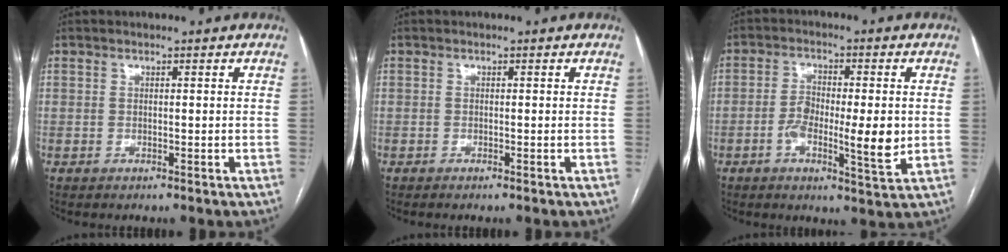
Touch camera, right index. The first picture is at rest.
{"total": 0.5, "force": [-0.4, -0.1, 0.3], "torque": [-0.009, -0.001, -0.008]}
{"total": 8.6, "force": [-1.3, 2.2, 8.2], "torque": [-0.136, -0.001, -0.020]}